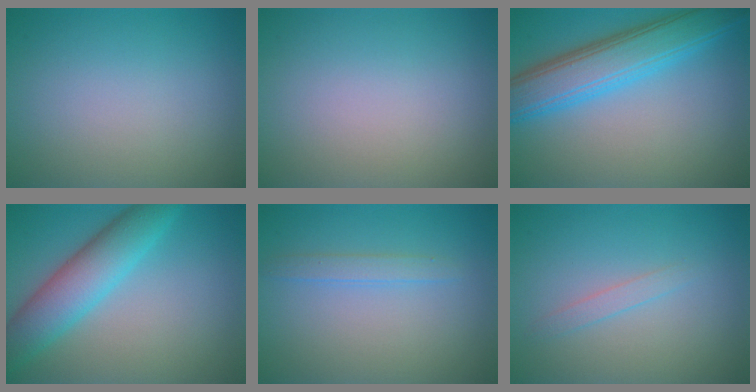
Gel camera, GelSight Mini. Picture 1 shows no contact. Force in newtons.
{"total": 0.0}
{"total": 6.9, "press": 6.9, "slide": 0.1}
{"total": 6.1, "press": 6.1, "slide": 0.1}
{"total": 1.4, "press": 1.4, "slide": 0.1}
{"total": 1.0, "press": 1.0, "slide": 0.0}